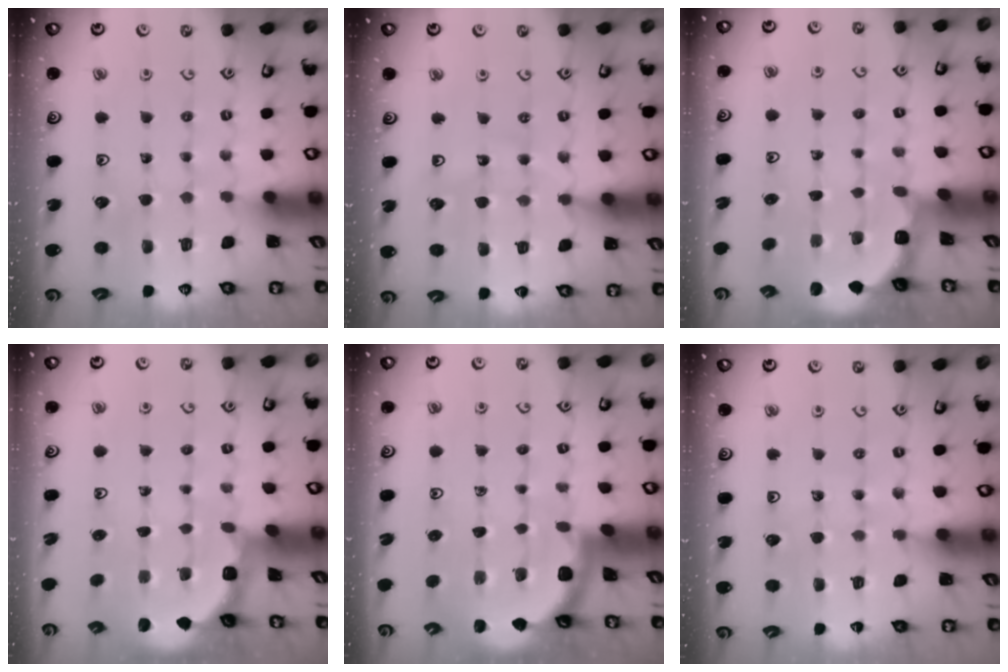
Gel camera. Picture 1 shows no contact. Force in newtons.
{"total": 9.5, "press": 8.9, "slide": 3.4}
{"total": 1.8, "press": 1.6, "slide": 0.7}
{"total": 1.8, "press": 1.6, "slide": 0.7}
{"total": 1.6, "press": 1.6, "slide": 0.1}
{"total": 5.2, "press": 5.1, "slide": 1.0}